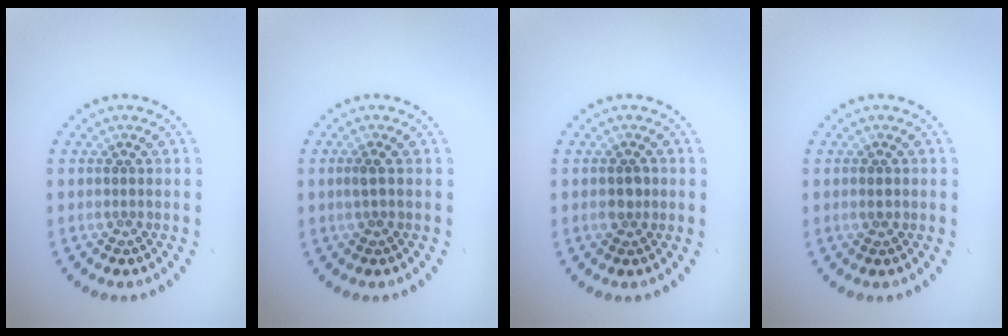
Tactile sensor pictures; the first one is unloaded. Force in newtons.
{"total": 0.9, "press": 0.7, "slide": 0.5}
{"total": 1.4, "press": 1.4, "slide": 0.2}
{"total": 1.1, "press": 1.1, "slide": 0.2}